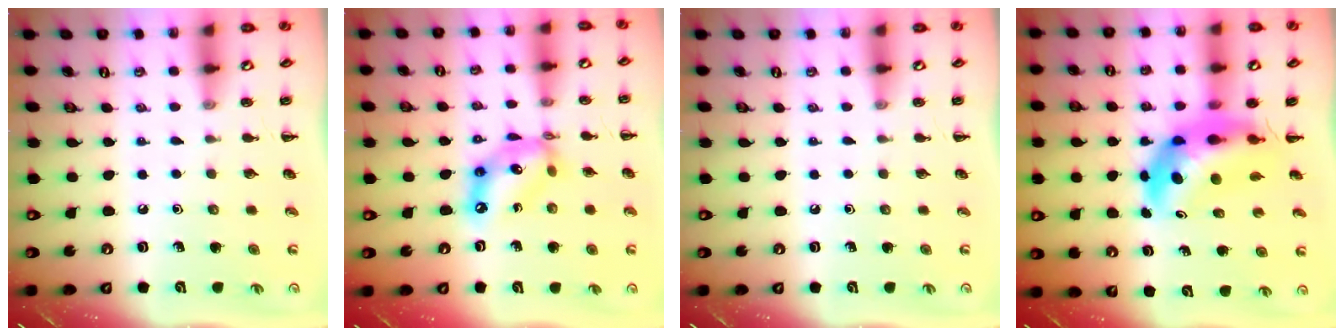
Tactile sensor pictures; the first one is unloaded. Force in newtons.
{"total": 13.5, "press": 13.0, "slide": 3.6}
{"total": 0.0}
{"total": 8.7, "press": 8.3, "slide": 2.3}